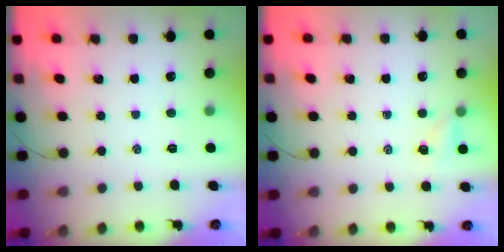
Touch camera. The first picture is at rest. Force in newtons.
{"total": 2.4, "press": 2.3, "slide": 0.9}